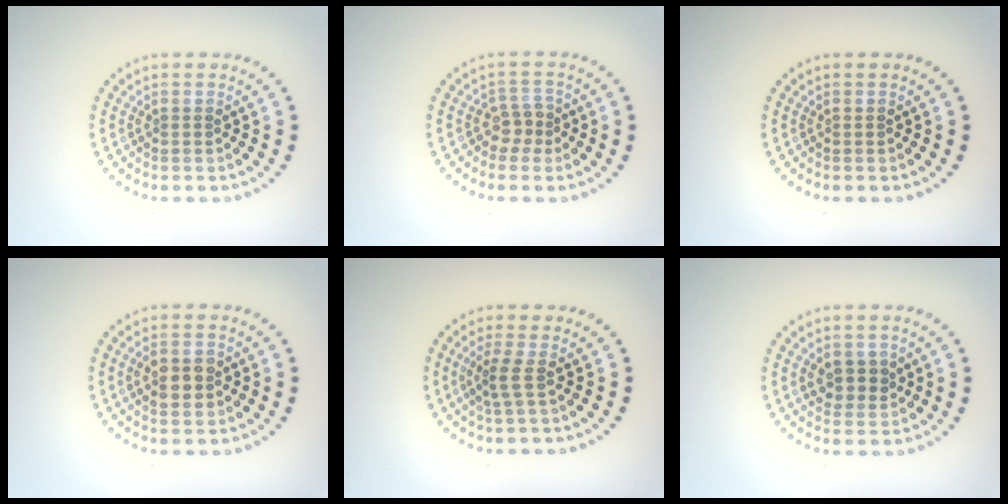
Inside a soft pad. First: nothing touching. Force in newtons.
{"total": 1.9, "press": 1.5, "slide": 1.2}
{"total": 0.0}
{"total": 2.9, "press": 2.9, "slide": 0.2}
{"total": 1.8, "press": 1.1, "slide": 1.4}
{"total": 2.5, "press": 2.3, "slide": 0.8}